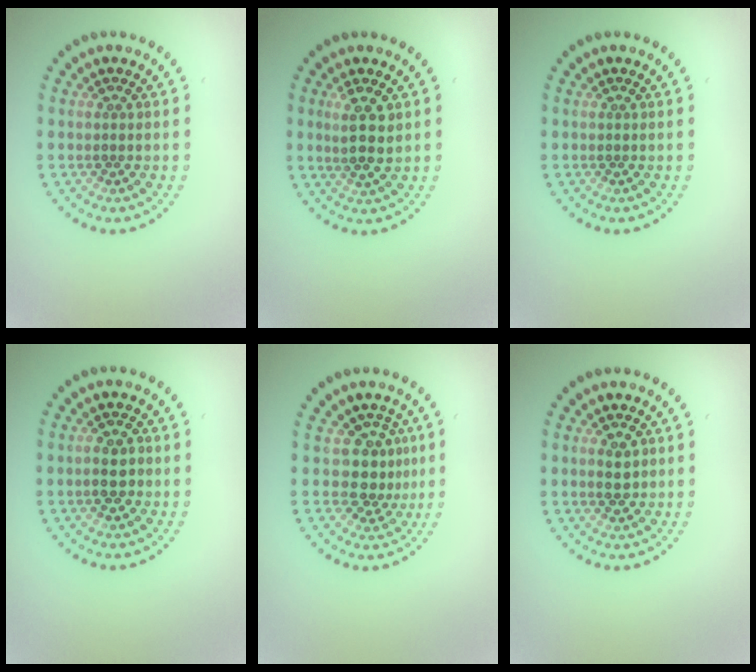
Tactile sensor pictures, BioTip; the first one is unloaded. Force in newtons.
{"total": 3.0, "press": 2.7, "slide": 1.2}
{"total": 0.0}
{"total": 2.1, "press": 2.1, "slide": 0.5}
{"total": 3.0, "press": 2.4, "slide": 1.9}
{"total": 1.8, "press": 1.8, "slide": 0.2}